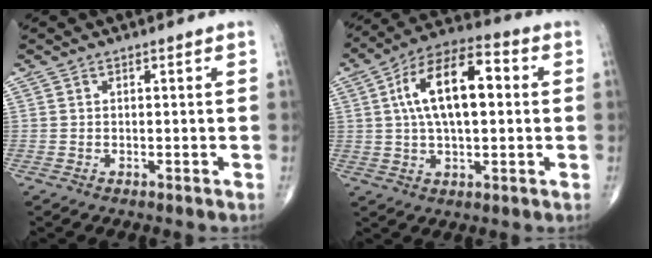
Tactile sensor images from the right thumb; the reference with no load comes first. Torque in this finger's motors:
{"motor_torque": [1.21, 3.78, 1.49, 0.26, 0.12]}